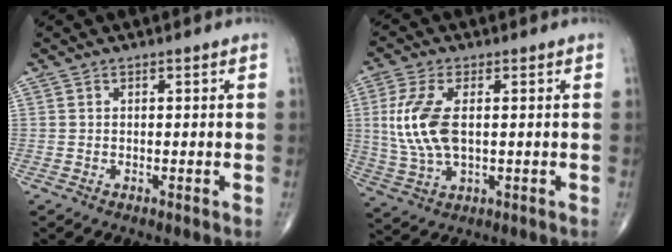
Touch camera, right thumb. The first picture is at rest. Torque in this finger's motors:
{"motor_torque": [-0.33, 0.95, 1.09, 0.19, 0.15]}